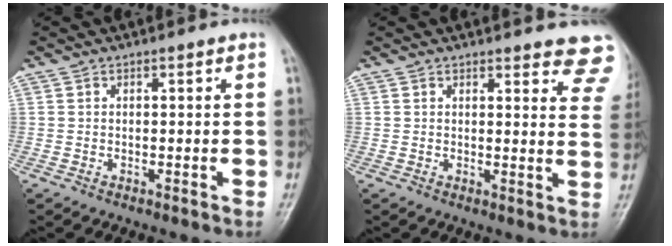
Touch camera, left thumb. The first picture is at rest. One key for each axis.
{"total": 9.7, "fx": 8.6, "fy": 2.7, "fz": 3.5, "tx": 0.003, "ty": -0.041, "tz": 0.070}